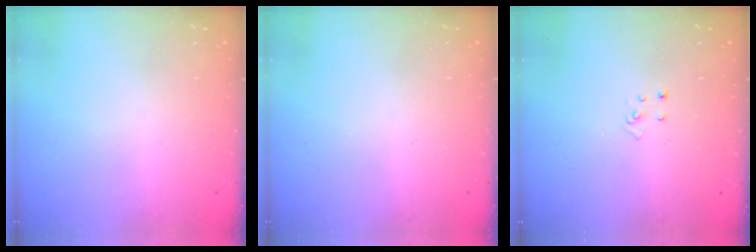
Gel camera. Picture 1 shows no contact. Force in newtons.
{"total": 0.0}
{"total": 3.0, "press": 2.9, "slide": 0.3}